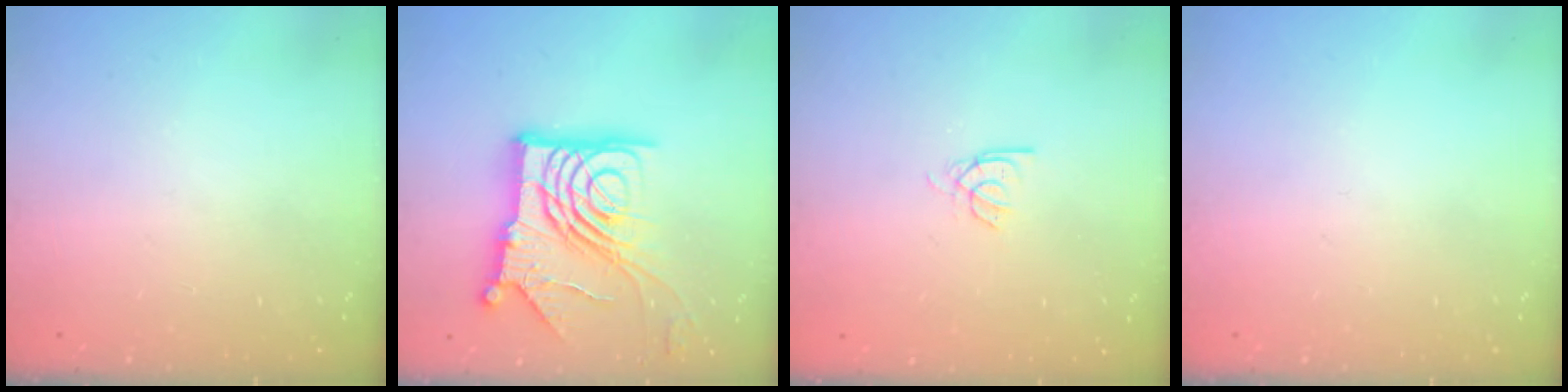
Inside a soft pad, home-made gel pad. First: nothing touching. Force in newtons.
{"total": 20.3, "press": 20.2, "slide": 2.3}
{"total": 2.2, "press": 2.2, "slide": 0.2}
{"total": 0.0}